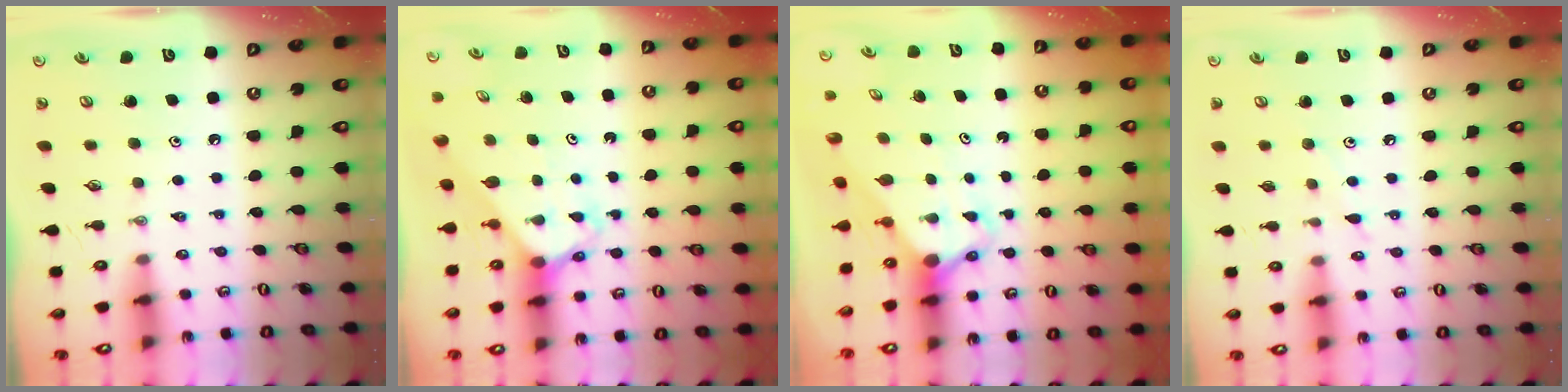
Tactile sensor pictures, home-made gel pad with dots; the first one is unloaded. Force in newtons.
{"total": 2.6, "press": 2.6, "slide": 0.2}
{"total": 3.1, "press": 3.1, "slide": 0.2}
{"total": 4.9, "press": 4.9, "slide": 0.5}